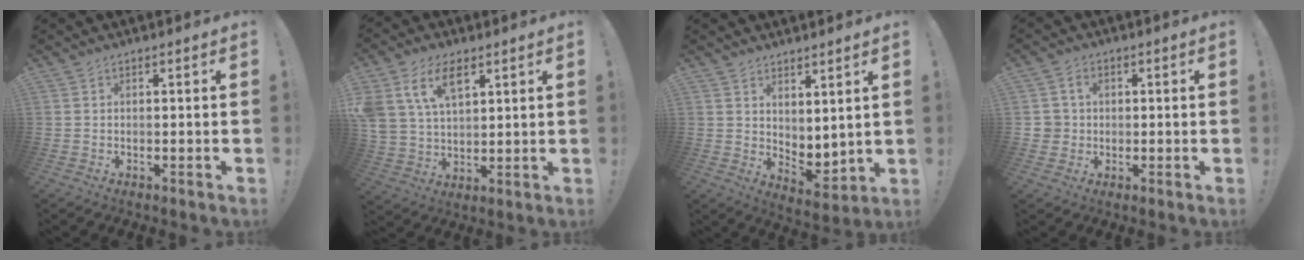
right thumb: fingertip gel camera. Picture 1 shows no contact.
{"total": 12.2, "force": [6.4, 7.2, 7.5], "torque": [-0.152, -0.017, 0.120]}
{"total": 4.7, "force": [3.3, 2.6, 2.2], "torque": [-0.018, -0.040, 0.064]}
{"total": 4.1, "force": [0.5, 3.9, 1.2], "torque": [-0.024, 0.000, 0.008]}